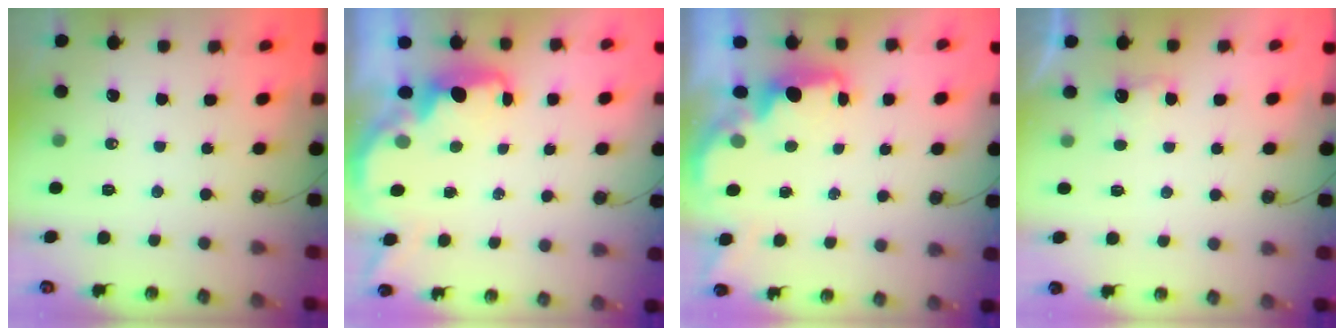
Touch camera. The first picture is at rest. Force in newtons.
{"total": 2.4, "press": 2.3, "slide": 0.8}
{"total": 2.0, "press": 1.8, "slide": 0.8}
{"total": 2.4, "press": 2.2, "slide": 0.9}